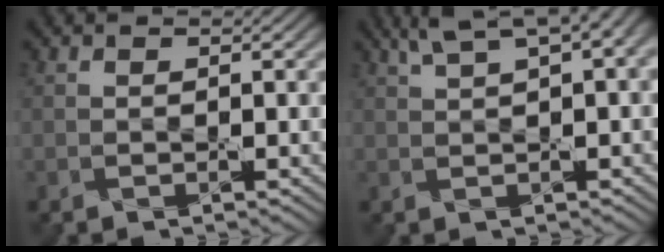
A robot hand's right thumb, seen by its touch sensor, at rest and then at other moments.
{"total": 8.1, "force": [4.0, 2.3, 6.6], "torque": [-0.111, 0.032, 0.059]}